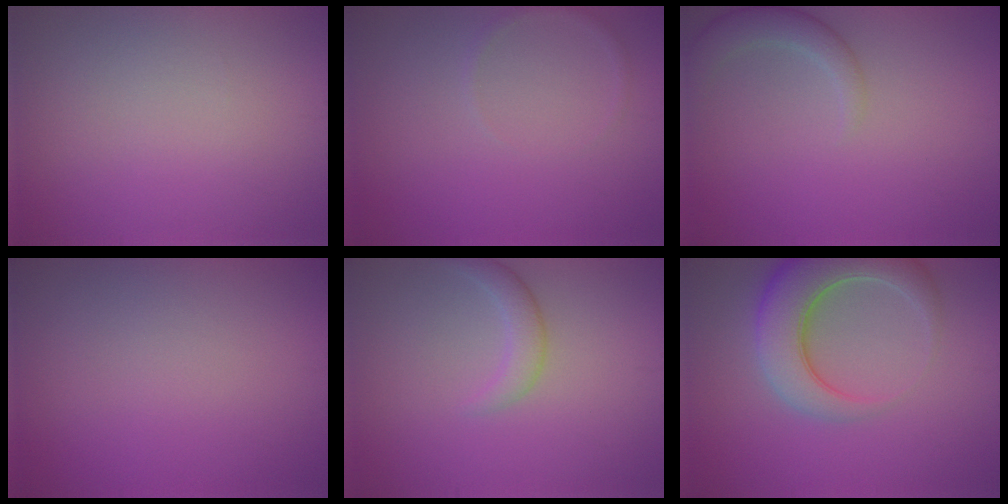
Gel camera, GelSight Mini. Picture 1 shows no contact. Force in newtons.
{"total": 0.7, "press": 0.7, "slide": 0.0}
{"total": 2.5, "press": 2.5, "slide": 0.2}
{"total": 0.0}
{"total": 1.9, "press": 1.9, "slide": 0.0}
{"total": 7.2, "press": 7.2, "slide": 0.6}